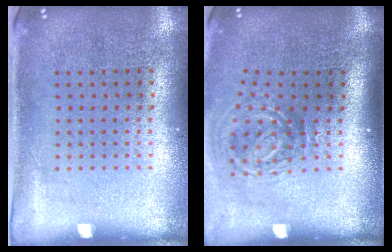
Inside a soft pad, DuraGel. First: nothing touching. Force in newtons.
{"total": 2.0, "press": 1.2, "slide": 1.6}